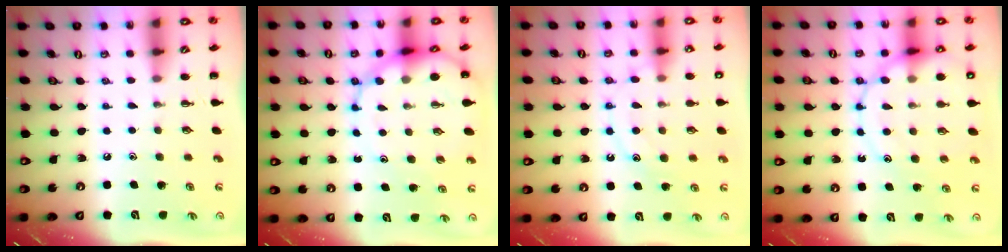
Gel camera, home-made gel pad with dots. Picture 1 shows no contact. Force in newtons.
{"total": 12.5, "press": 12.2, "slide": 2.8}
{"total": 12.2, "press": 12.1, "slide": 0.8}
{"total": 16.6, "press": 16.4, "slide": 2.8}